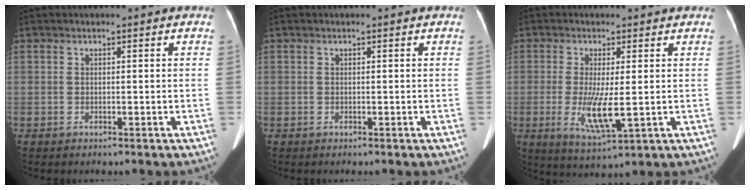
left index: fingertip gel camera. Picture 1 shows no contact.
{"total": 0.0}
{"total": 7.1, "force": [-0.7, 1.2, 6.9], "torque": [-0.139, -0.019, -0.006]}